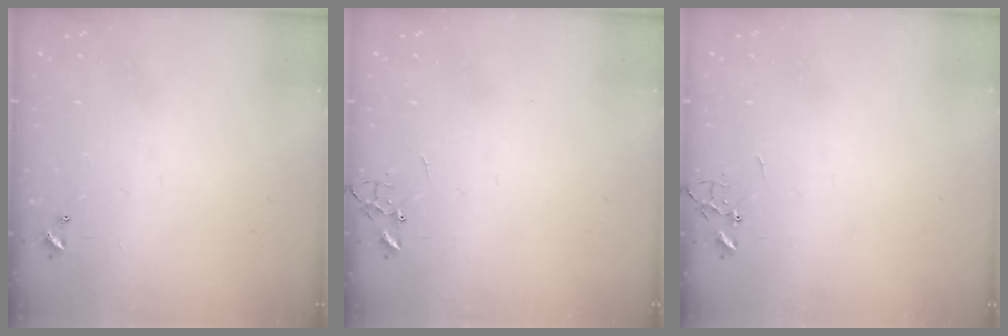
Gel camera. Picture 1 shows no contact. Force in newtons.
{"total": 0.0}
{"total": 0.0}